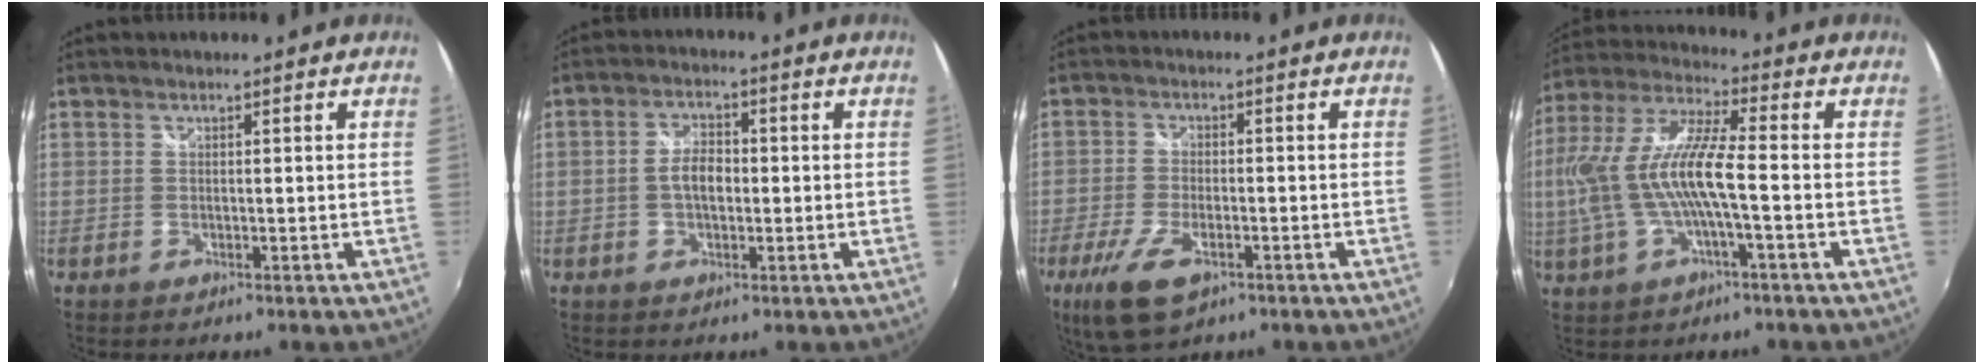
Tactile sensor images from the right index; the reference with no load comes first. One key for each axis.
{"total": 4.7, "fx": -0.5, "fy": 2.6, "fz": 3.8, "tx": -0.074, "ty": 0.009, "tz": -0.008}
{"total": 9.9, "fx": -5.3, "fy": 4.3, "fz": 7.2, "tx": -0.168, "ty": -0.028, "tz": -0.098}
{"total": 14.8, "fx": -1.6, "fy": 2.9, "fz": 14.4, "tx": -0.272, "ty": -0.001, "tz": -0.029}